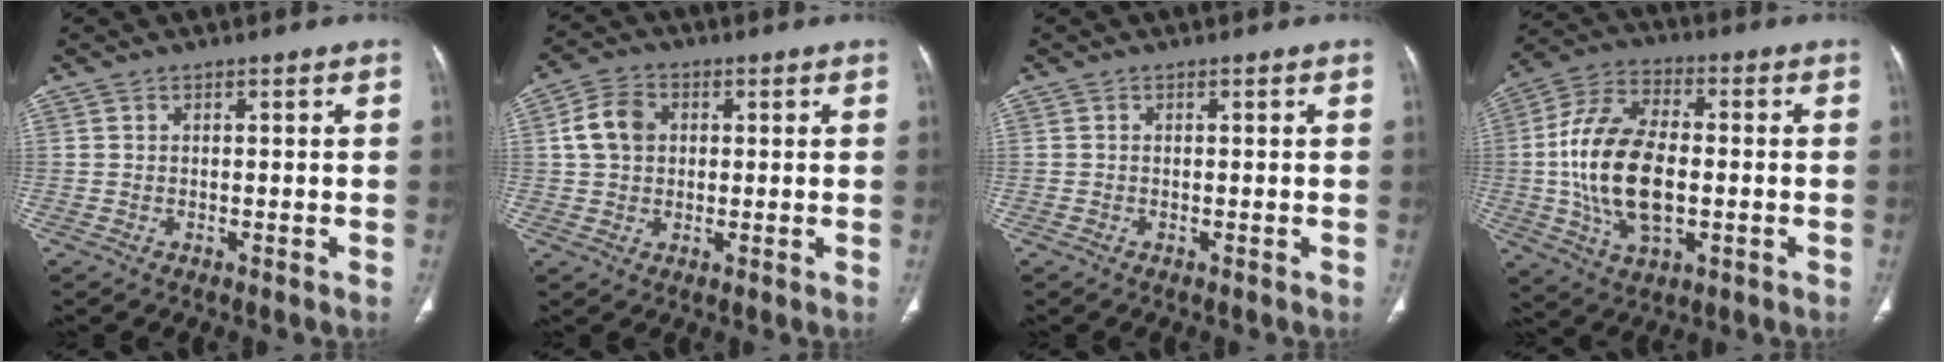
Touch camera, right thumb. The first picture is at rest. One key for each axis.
{"total": 6.9, "fx": 1.2, "fy": 5.4, "fz": 4.1, "tx": -0.068, "ty": 0.009, "tz": 0.017}
{"total": 0.0}
{"total": 17.7, "fx": -1.2, "fy": 10.0, "fz": 14.5, "tx": -0.275, "ty": 0.015, "tz": -0.020}